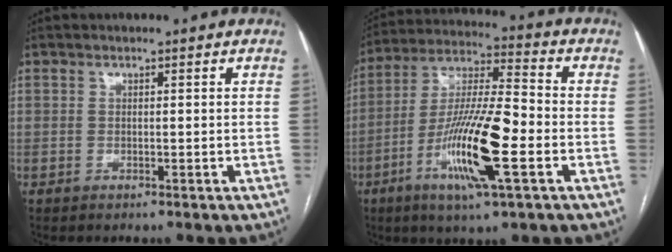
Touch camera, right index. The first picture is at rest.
{"total": 16.0, "force": [-5.2, 1.6, 15.0], "torque": [-0.290, -0.011, -0.096]}